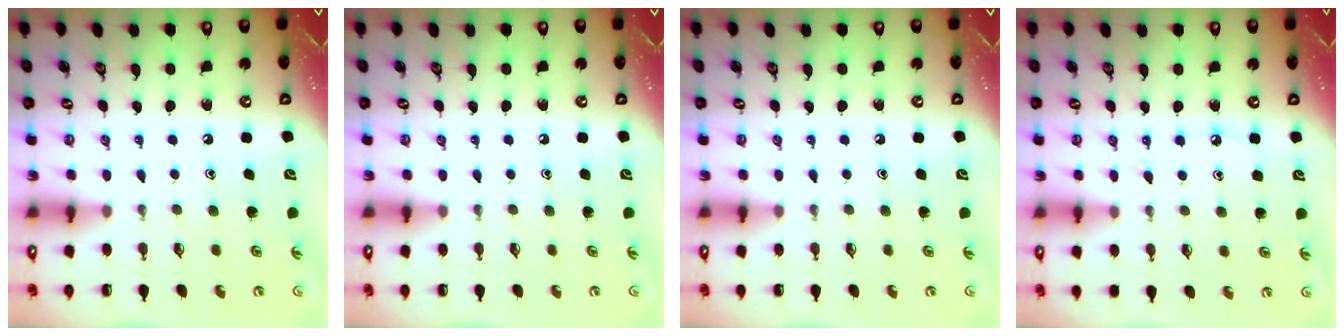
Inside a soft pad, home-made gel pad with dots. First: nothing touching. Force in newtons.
{"total": 0.0}
{"total": 0.0}
{"total": 6.5, "press": 6.4, "slide": 0.7}